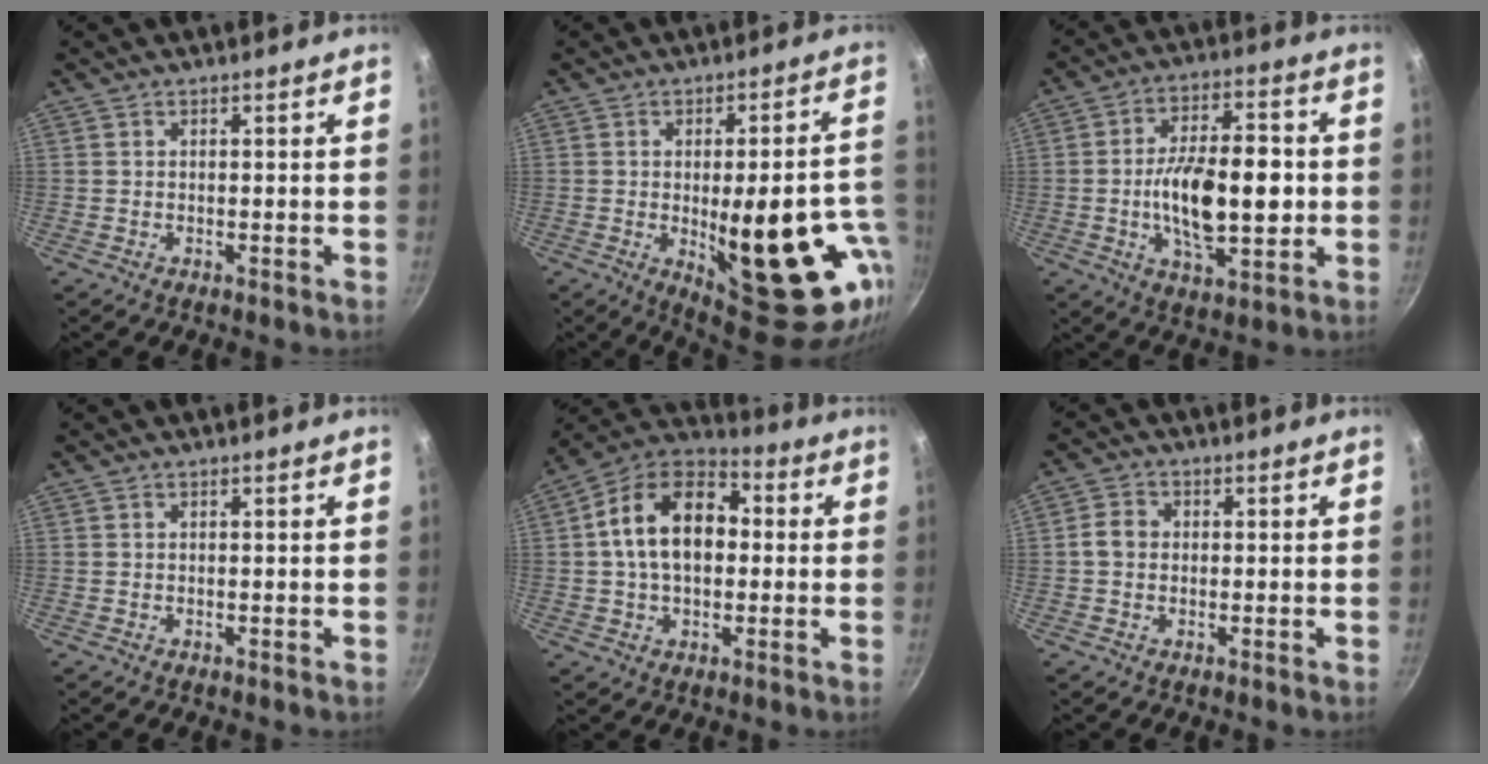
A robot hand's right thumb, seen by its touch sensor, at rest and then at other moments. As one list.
[{"total": 24.7, "force": [-5.5, 9.4, 22.1], "torque": [-0.248, -0.001, -0.051]}, {"total": 16.4, "force": [-1.4, 7.8, 14.4], "torque": [-0.221, 0.017, -0.021]}, {"total": 0.0}, {"total": 16.3, "force": [1.3, 10.8, 12.1], "torque": [-0.171, 0.033, 0.001]}, {"total": 3.4, "force": [-0.1, 2.9, 1.8], "torque": [-0.025, 0.010, -0.009]}]